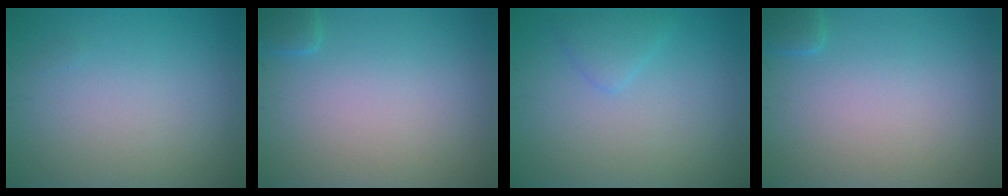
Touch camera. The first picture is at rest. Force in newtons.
{"total": 1.1, "press": 1.0, "slide": 0.1}
{"total": 1.6, "press": 1.6, "slide": 0.1}
{"total": 1.1, "press": 1.0, "slide": 0.1}